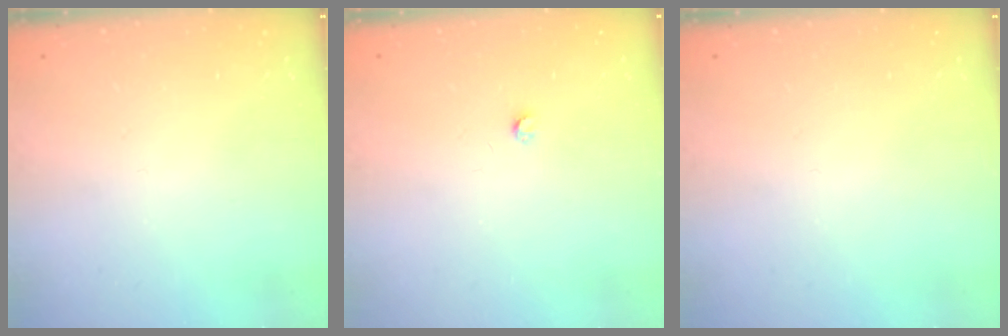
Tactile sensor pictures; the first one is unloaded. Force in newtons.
{"total": 2.5, "press": 2.5, "slide": 0.4}
{"total": 0.0}